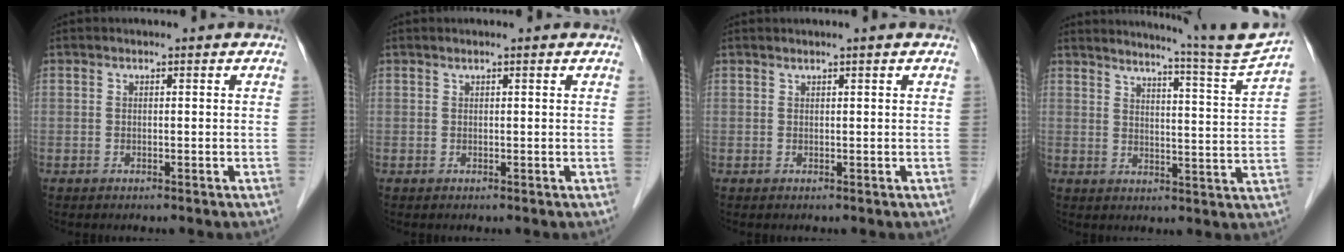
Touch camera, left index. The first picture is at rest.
{"total": 0.6, "force": [0.5, 0.0, 0.3], "torque": [-0.013, 0.015, 0.010]}
{"total": 0.5, "force": [0.4, -0.2, 0.3], "torque": [-0.016, 0.000, 0.014]}
{"total": 10.9, "force": [10.0, -3.2, 2.7], "torque": [-0.057, -0.063, 0.132]}